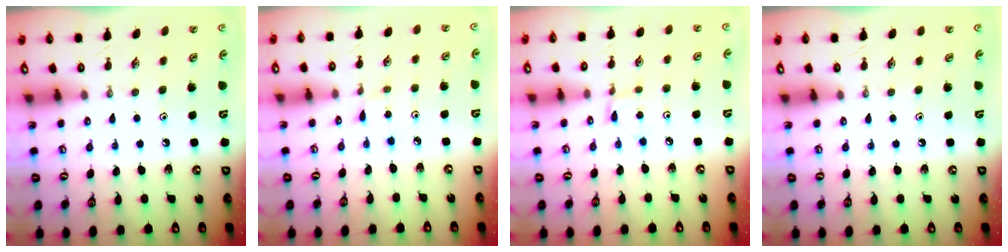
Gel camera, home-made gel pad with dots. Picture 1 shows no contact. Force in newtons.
{"total": 1.0, "press": 1.0, "slide": 0.1}
{"total": 2.0, "press": 2.0, "slide": 0.1}
{"total": 0.0}